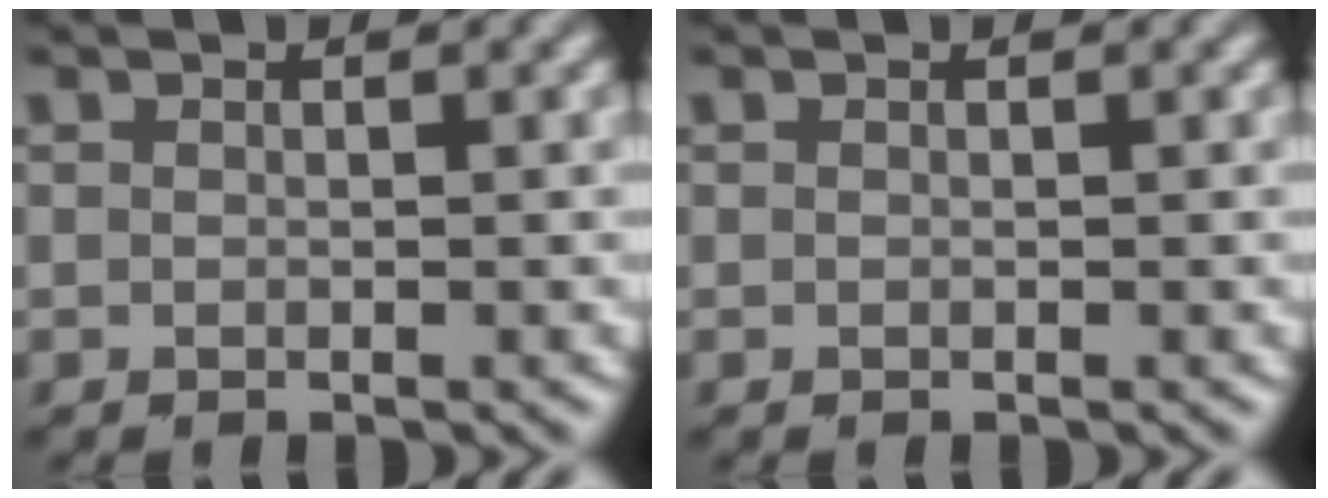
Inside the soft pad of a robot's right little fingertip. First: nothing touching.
{"total": 0.0}